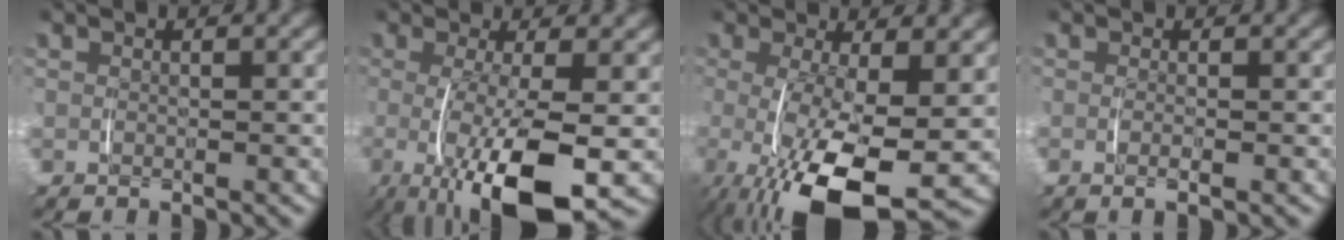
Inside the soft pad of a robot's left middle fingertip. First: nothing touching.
{"total": 10.0, "force": [-1.7, 3.0, 9.4], "torque": [-0.154, -0.008, -0.021]}
{"total": 9.3, "force": [-1.7, 3.3, 8.5], "torque": [-0.155, -0.025, -0.016]}
{"total": 1.0, "force": [-0.3, -0.1, 0.9], "torque": [-0.025, -0.005, -0.003]}